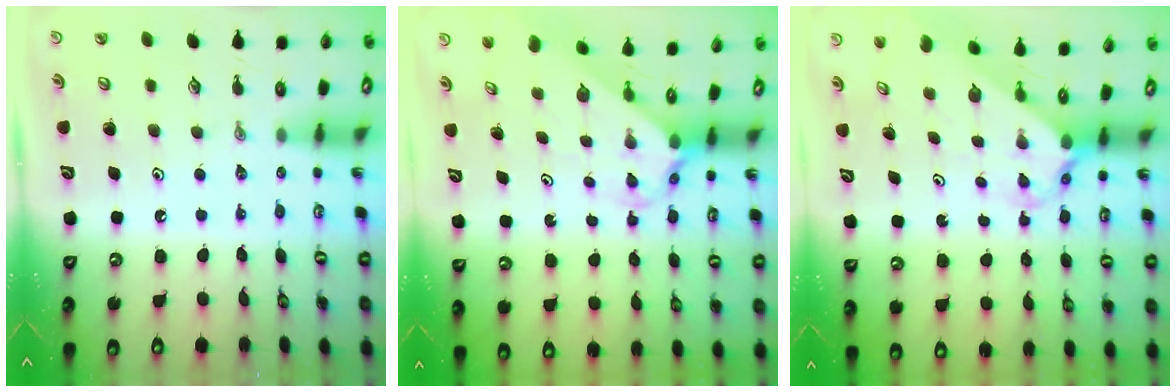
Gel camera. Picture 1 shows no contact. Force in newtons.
{"total": 2.4, "press": 2.4, "slide": 0.2}
{"total": 2.1, "press": 2.1, "slide": 0.2}